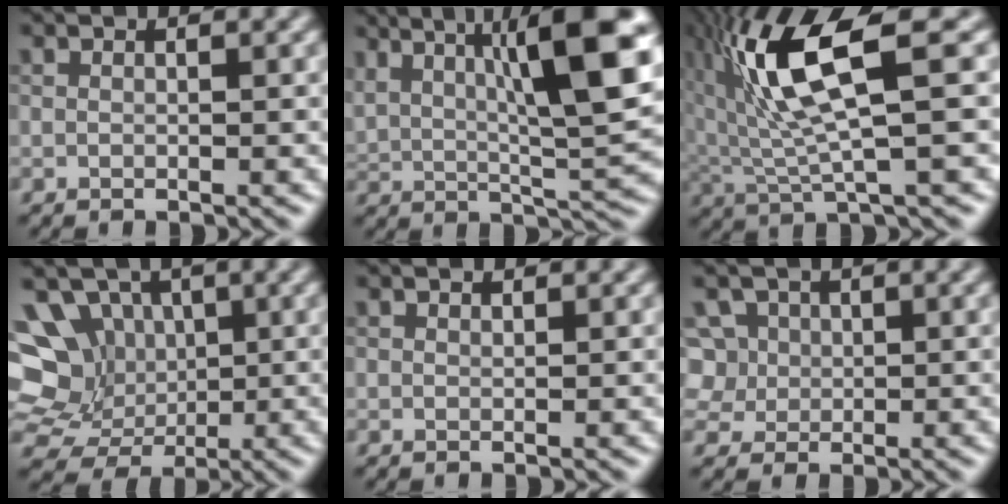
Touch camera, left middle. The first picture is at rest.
{"total": 11.1, "force": [4.1, 3.2, 9.8], "torque": [-0.159, 0.011, 0.075]}
{"total": 8.5, "force": [1.9, 2.1, 8.0], "torque": [-0.169, 0.008, 0.046]}
{"total": 8.9, "force": [0.5, 7.9, 4.2], "torque": [-0.080, 0.021, -0.006]}
{"total": 0.0}
{"total": 5.1, "force": [1.9, 4.3, 2.0], "torque": [-0.057, 0.020, 0.030]}